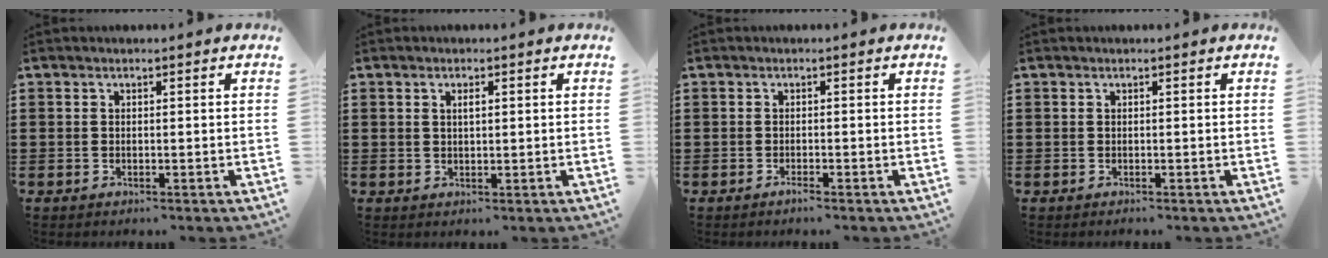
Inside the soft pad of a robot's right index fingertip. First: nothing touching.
{"total": 1.2, "force": [0.4, 0.4, 1.1], "torque": [-0.022, 0.004, 0.006]}
{"total": 0.9, "force": [-0.8, 0.1, 0.5], "torque": [-0.012, -0.005, -0.013]}
{"total": 0.0}